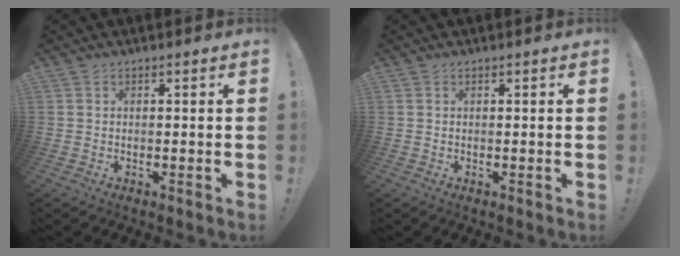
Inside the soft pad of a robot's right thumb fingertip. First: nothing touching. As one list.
[{"total": 0.0}]